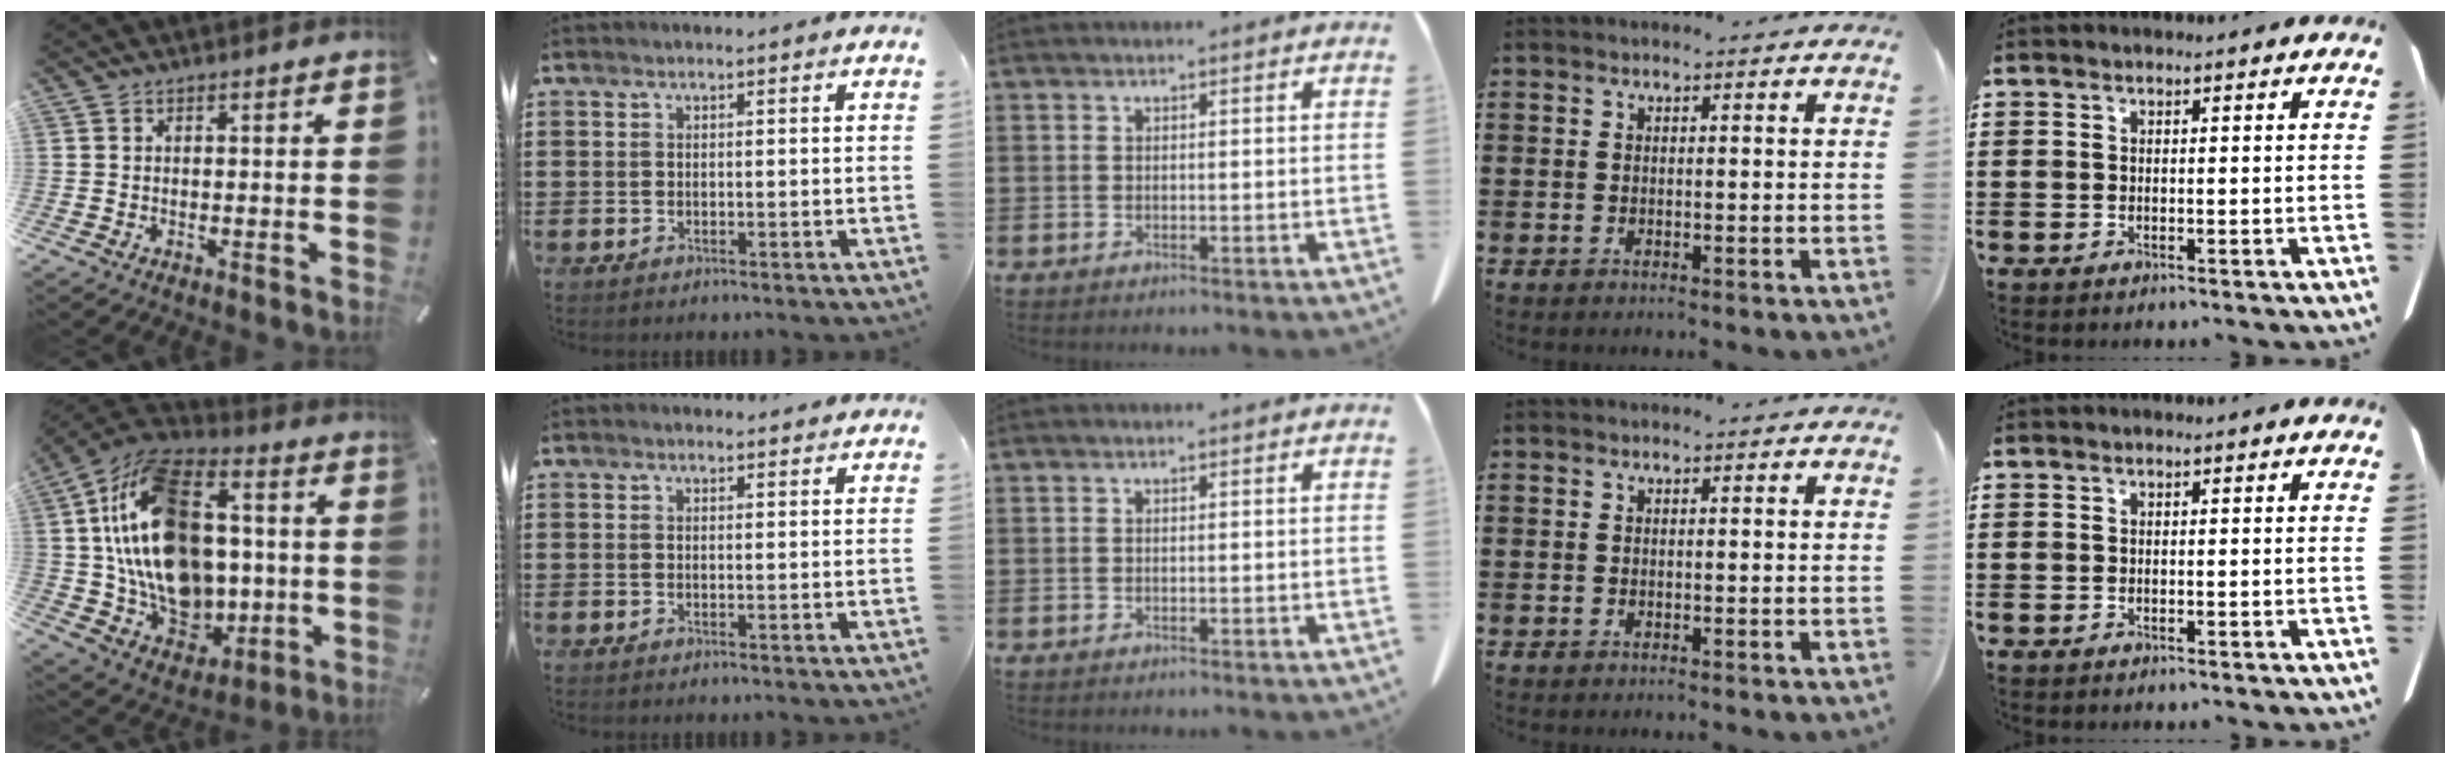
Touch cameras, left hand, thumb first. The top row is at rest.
{"thumb": {"total": 24.1, "force": [2.9, 17.5, 16.4], "torque": [-0.316, -0.015, 0.061]}, "index": {"total": 0.9, "force": [0.9, 0.2, 0.1], "torque": [-0.005, 0.001, 0.018]}}